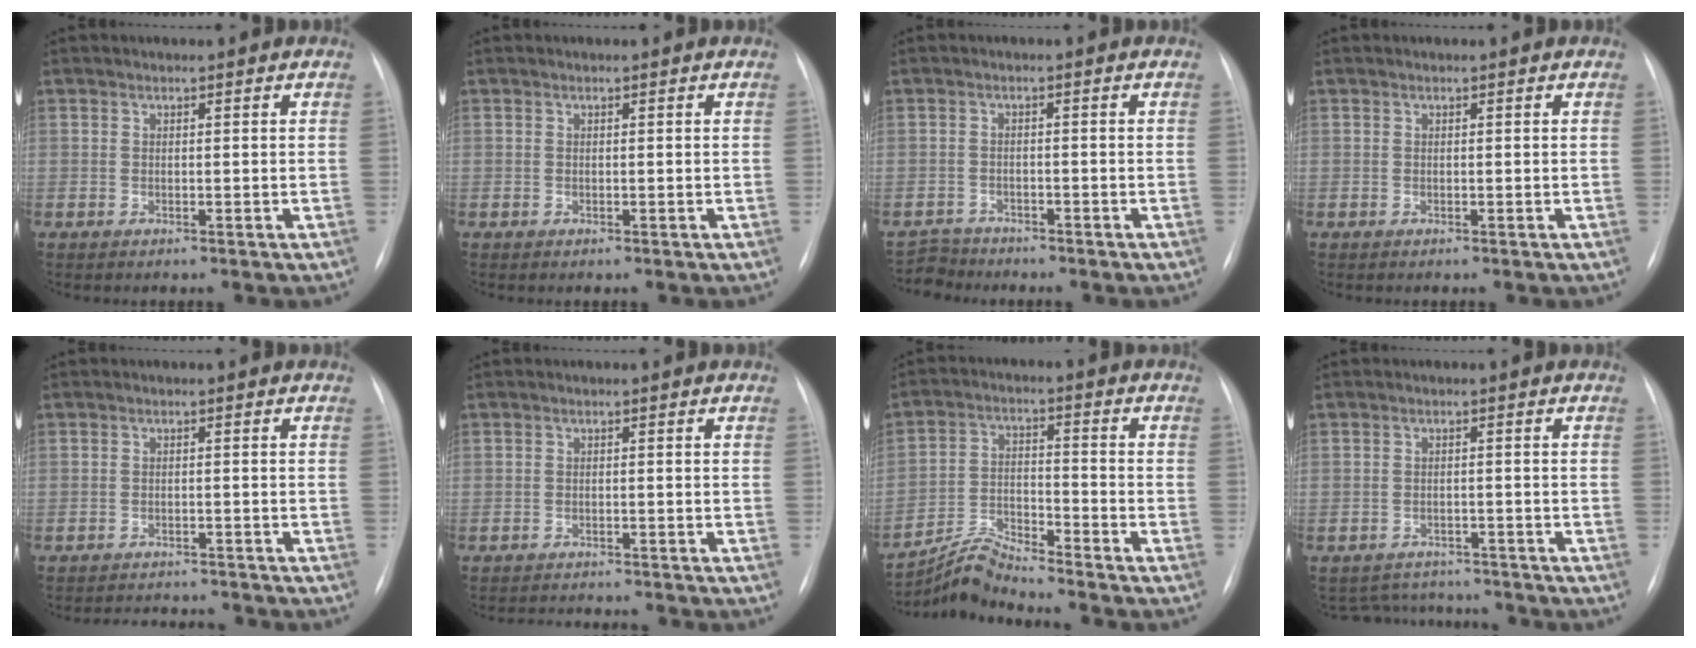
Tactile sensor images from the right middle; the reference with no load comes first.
{"total": 0.0}
{"total": 3.1, "force": [-2.8, 0.6, -1.2], "torque": [0.023, -0.008, -0.051]}
{"total": 0.0}
{"total": 6.7, "force": [-6.5, 1.5, 1.1], "torque": [-0.012, 0.003, -0.079]}
{"total": 5.2, "force": [-5.0, 0.8, 1.2], "torque": [-0.011, -0.005, -0.067]}
{"total": 6.7, "force": [-6.6, -1.0, 0.5], "torque": [-0.025, 0.003, -0.124]}
{"total": 6.2, "force": [-5.9, 2.0, -0.1], "torque": [0.004, 0.016, -0.076]}